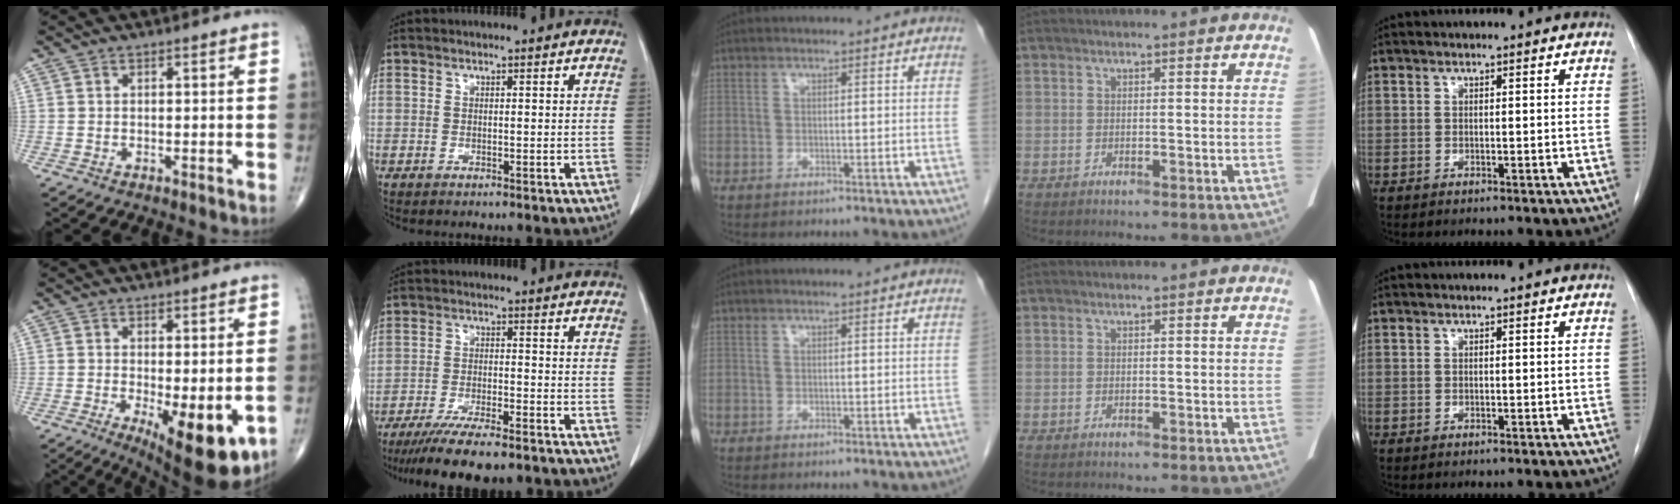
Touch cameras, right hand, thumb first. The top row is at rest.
{"thumb": {"total": 12.5, "force": [-3.5, 4.3, 11.2], "torque": [-0.146, -0.024, -0.039]}, "index": {"total": 12.6, "force": [-10.5, 1.9, 6.7], "torque": [-0.105, -0.021, -0.162]}}